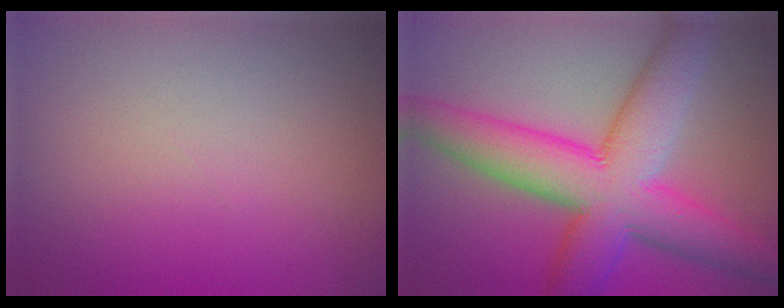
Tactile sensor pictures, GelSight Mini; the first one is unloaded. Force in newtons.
{"total": 11.1, "press": 11.1, "slide": 0.4}